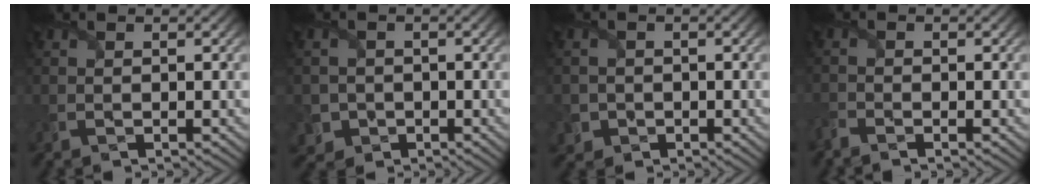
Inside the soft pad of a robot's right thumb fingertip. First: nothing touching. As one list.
[{"total": 3.3, "force": [-1.1, 3.1, 0.5], "torque": [-0.013, -0.012, -0.029]}, {"total": 2.6, "force": [-0.8, 2.5, 0.4], "torque": [-0.008, -0.008, -0.018]}, {"total": 1.9, "force": [-1.8, 0.3, 0.5], "torque": [-0.018, -0.012, -0.047]}]